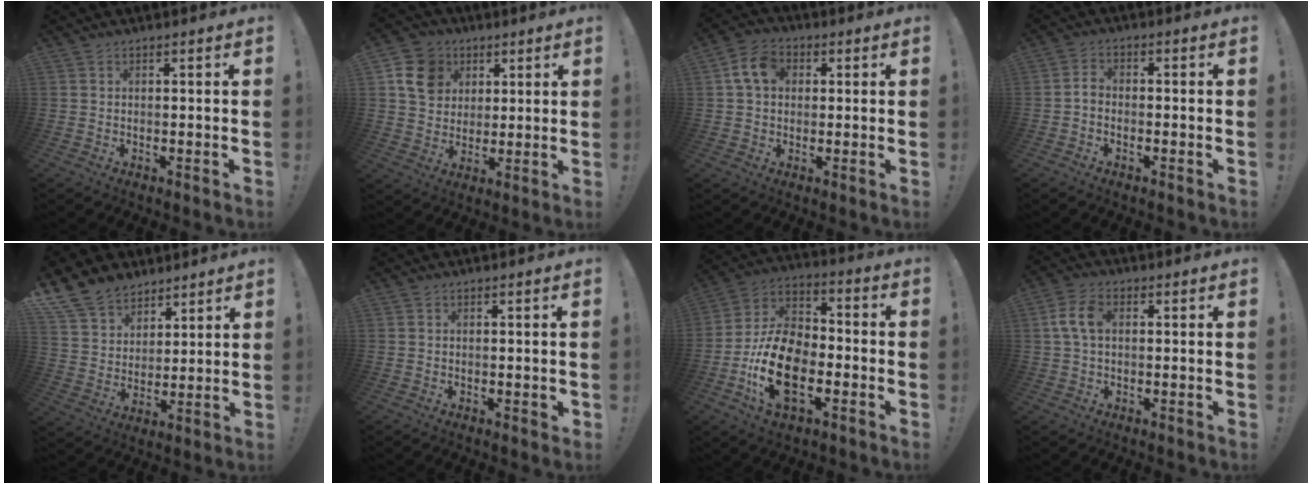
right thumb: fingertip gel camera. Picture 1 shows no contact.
{"total": 12.1, "force": [4.6, 10.2, 4.5], "torque": [-0.063, -0.016, 0.094]}
{"total": 9.2, "force": [2.3, 6.9, 5.6], "torque": [-0.087, 0.012, 0.047]}
{"total": 2.5, "force": [-1.5, 1.4, 1.5], "torque": [-0.026, 0.011, -0.026]}
{"total": 12.5, "force": [9.1, 8.0, 3.0], "torque": [-0.055, -0.066, 0.178]}
{"total": 0.7, "force": [0.1, 0.5, 0.6], "torque": [-0.003, 0.000, 0.000]}
{"total": 21.7, "force": [-7.1, 12.9, 16.0], "torque": [-0.305, 0.036, -0.115]}
{"total": 7.2, "force": [1.1, 4.4, 5.6], "torque": [-0.107, 0.007, 0.019]}